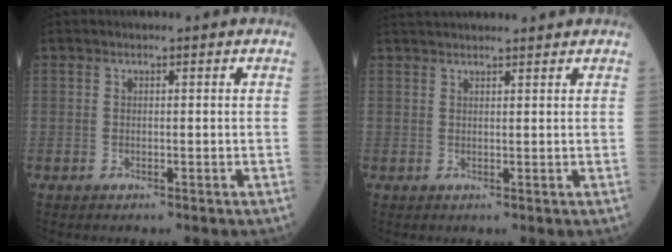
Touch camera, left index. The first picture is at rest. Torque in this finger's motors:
{"motor_torque": [-0.14, -0.47, 0.06, 0.02]}